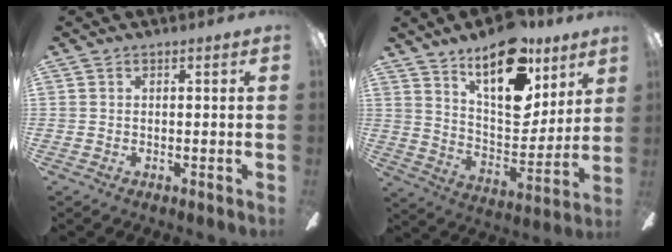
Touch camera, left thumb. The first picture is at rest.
{"total": 19.7, "force": [13.1, 8.9, 11.7], "torque": [-0.177, -0.080, 0.226]}